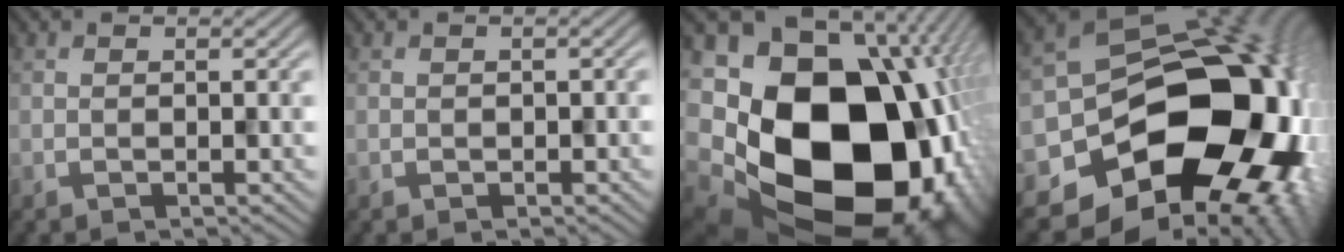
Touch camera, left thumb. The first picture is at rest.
{"total": 0.6, "force": [0.1, 0.6, 0.3], "torque": [-0.003, -0.004, 0.002]}
{"total": 24.7, "force": [-4.2, 18.5, 15.8], "torque": [-0.329, -0.088, -0.036]}
{"total": 19.7, "force": [-6.3, 15.1, 11.1], "torque": [-0.206, -0.039, -0.082]}